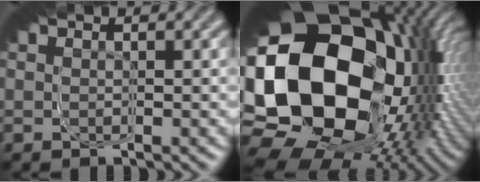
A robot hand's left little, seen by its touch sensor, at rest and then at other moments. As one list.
[{"total": 27.3, "force": [-0.9, 16.1, 22.0], "torque": [-0.313, -0.015, -0.010]}]